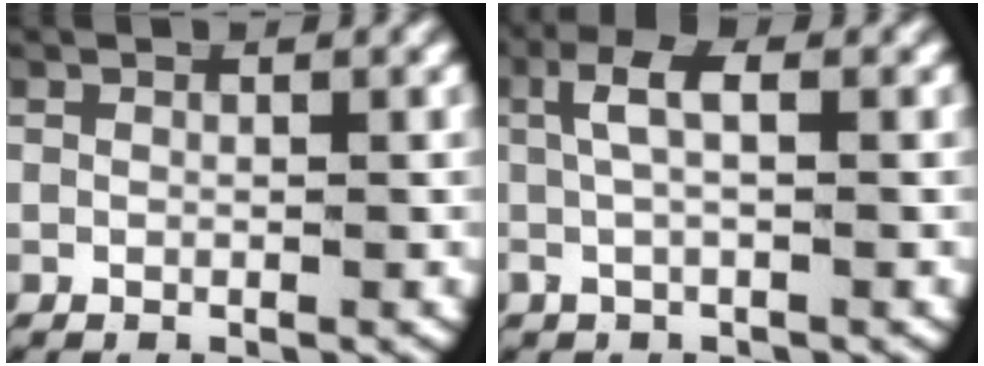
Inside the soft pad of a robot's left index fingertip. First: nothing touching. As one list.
[{"total": 3.6, "force": [0.6, 1.5, 3.3], "torque": [-0.077, 0.010, 0.007]}]